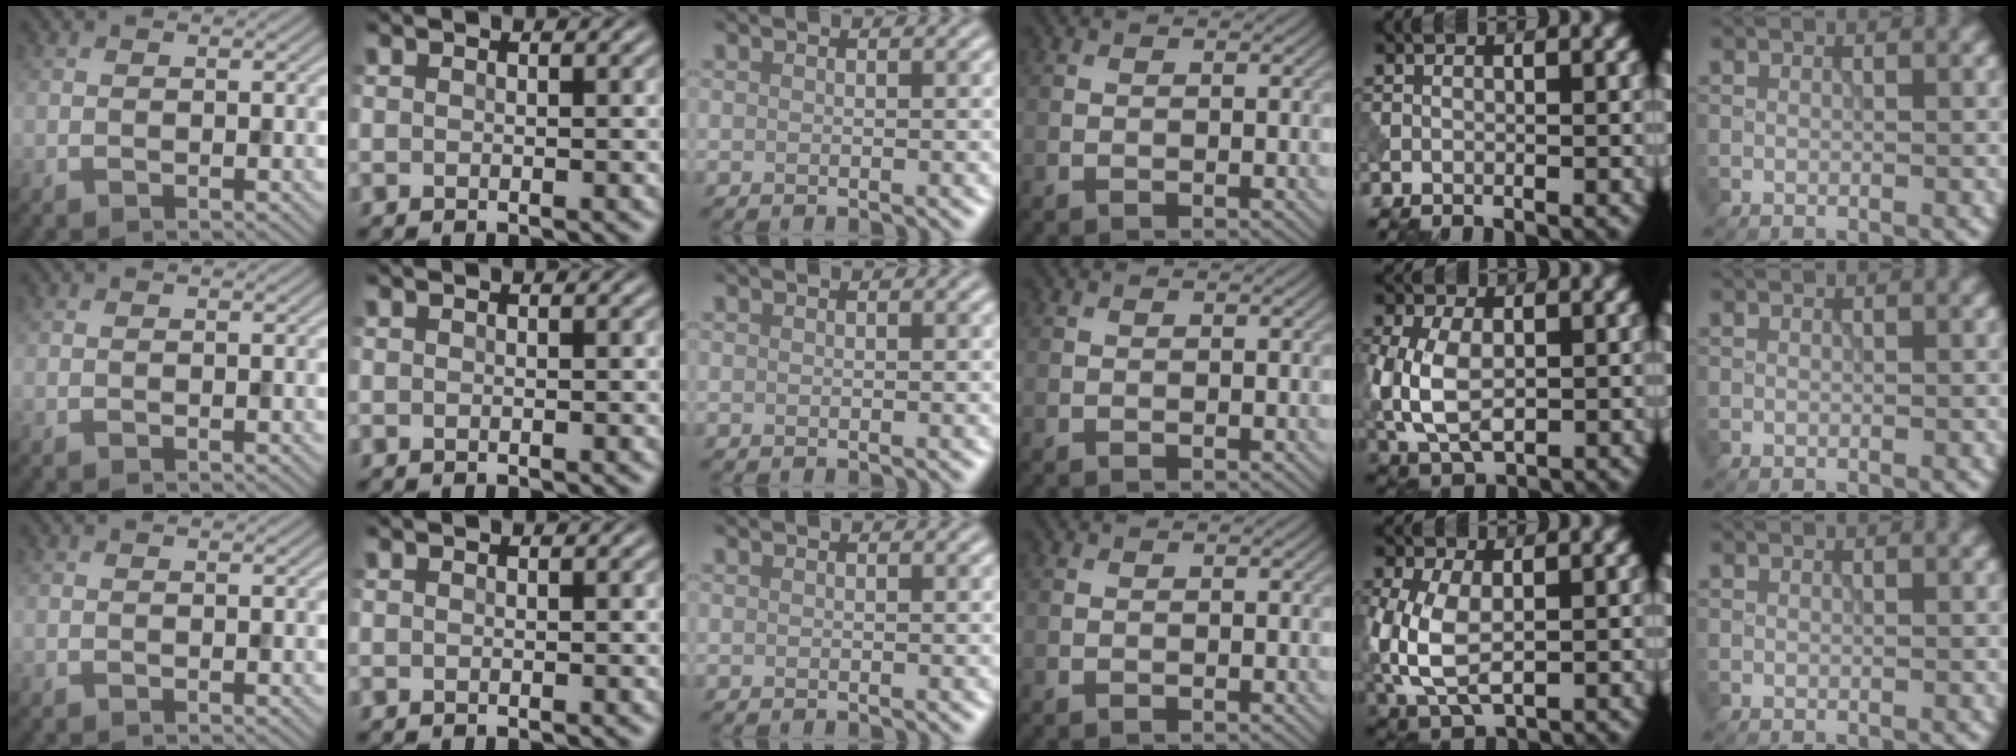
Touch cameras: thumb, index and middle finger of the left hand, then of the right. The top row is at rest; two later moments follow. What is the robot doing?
{"motion": "press", "object": "tv remote"}